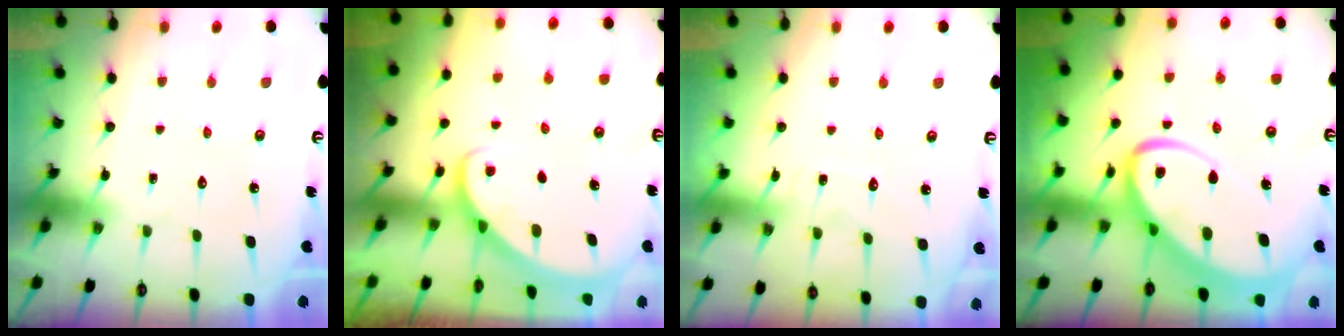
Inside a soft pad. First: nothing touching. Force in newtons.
{"total": 1.8, "press": 1.8, "slide": 0.1}
{"total": 4.1, "press": 4.1, "slide": 0.1}
{"total": 10.5, "press": 10.4, "slide": 1.1}